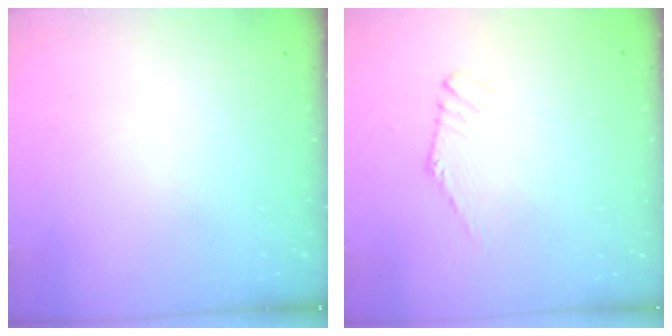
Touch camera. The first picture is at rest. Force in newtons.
{"total": 0.8, "press": 0.7, "slide": 0.3}